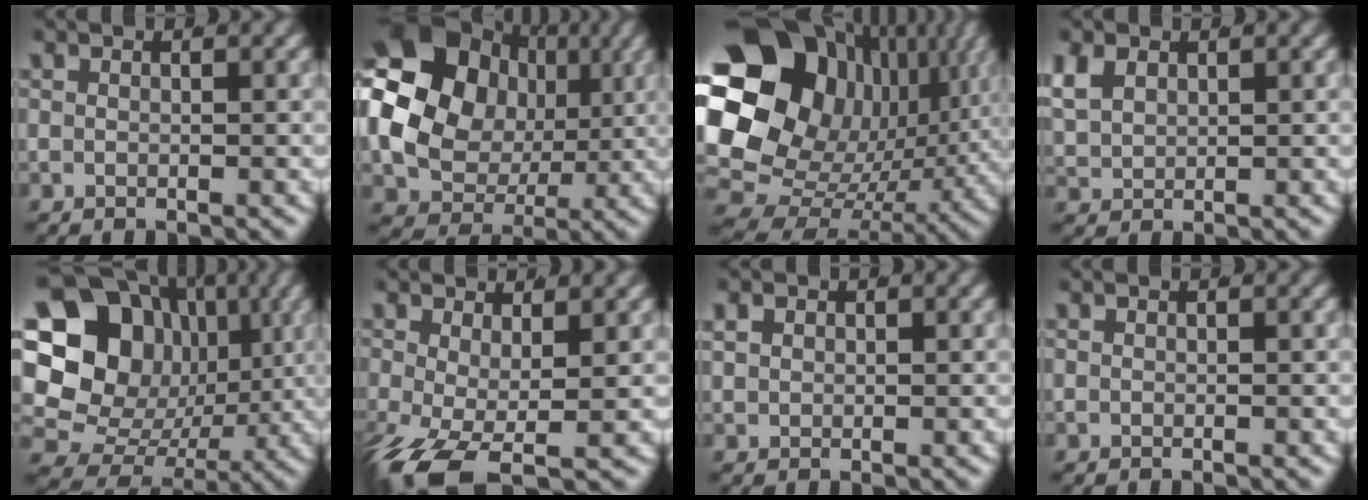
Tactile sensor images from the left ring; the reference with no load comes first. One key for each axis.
{"total": 17.3, "fx": 3.4, "fy": 13.7, "fz": 10.0, "tx": -0.185, "ty": -0.013, "tz": 0.055}
{"total": 25.4, "fx": 2.6, "fy": 19.2, "fz": 16.4, "tx": -0.281, "ty": -0.028, "tz": 0.041}
{"total": 2.8, "fx": 1.2, "fy": 2.1, "fz": 1.5, "tx": -0.050, "ty": -0.009, "tz": 0.036}
{"total": 21.2, "fx": 1.8, "fy": 17.6, "fz": 11.6, "tx": -0.233, "ty": -0.052, "tz": 0.038}
{"total": 5.6, "fx": -3.4, "fy": 2.4, "fz": 3.8, "tx": -0.101, "ty": -0.056, "tz": -0.026}
{"total": 1.2, "fx": 0.6, "fy": 0.9, "fz": 0.6, "tx": -0.020, "ty": -0.003, "tz": 0.020}
{"total": 0.0}